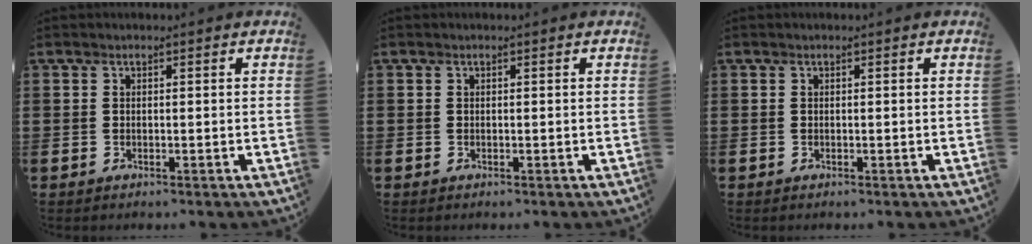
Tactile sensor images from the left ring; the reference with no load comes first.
{"total": 0.0}
{"total": 0.0}